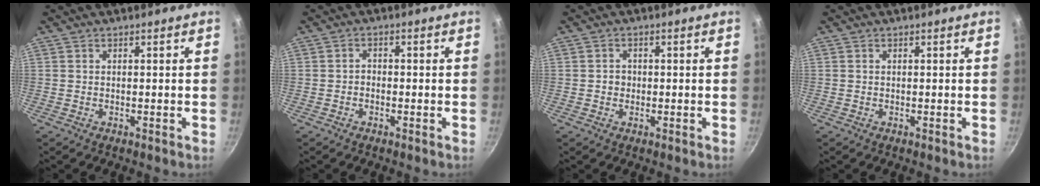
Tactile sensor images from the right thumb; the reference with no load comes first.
{"total": 1.4, "force": [-0.7, 1.0, 0.6], "torque": [-0.008, 0.010, -0.014]}
{"total": 1.8, "force": [-0.2, 1.6, 0.7], "torque": [-0.003, 0.005, -0.006]}
{"total": 0.0}